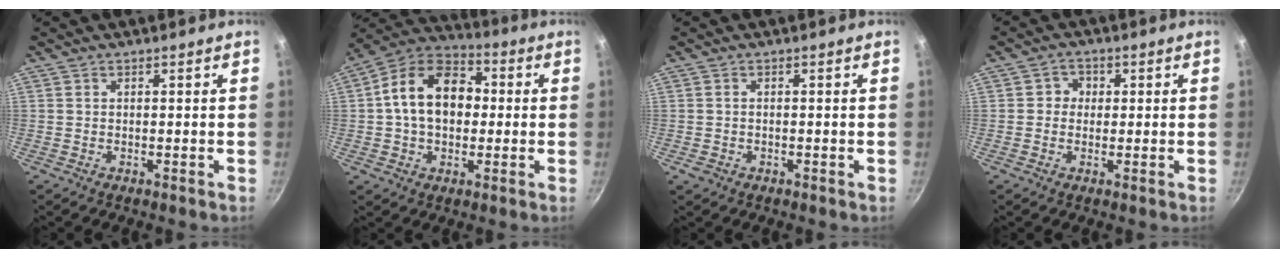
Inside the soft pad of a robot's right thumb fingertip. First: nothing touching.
{"total": 15.4, "force": [0.9, 10.9, 10.8], "torque": [-0.145, 0.032, -0.003]}
{"total": 1.2, "force": [-0.5, 0.9, 0.6], "torque": [-0.012, 0.001, -0.008]}
{"total": 3.1, "force": [0.3, 3.0, 1.0], "torque": [0.008, 0.003, -0.003]}